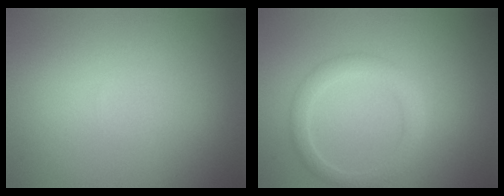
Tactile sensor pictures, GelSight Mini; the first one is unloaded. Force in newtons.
{"total": 2.5, "press": 2.5, "slide": 0.1}